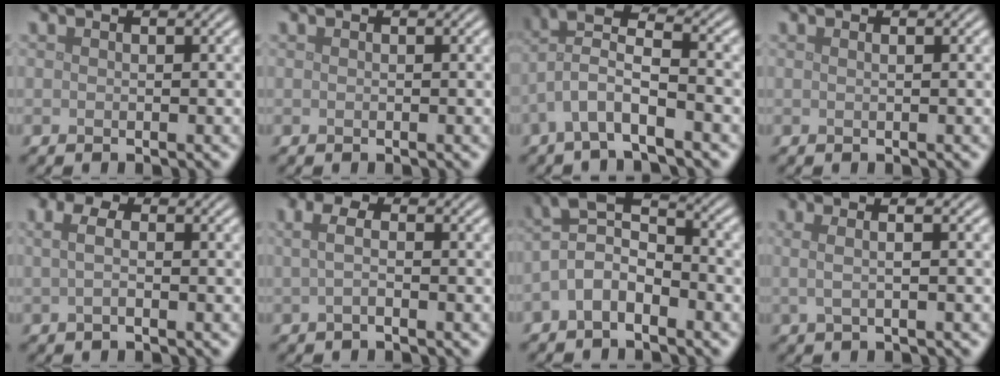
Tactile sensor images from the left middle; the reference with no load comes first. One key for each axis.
{"total": 0.0}
{"total": 4.9, "fx": -1.5, "fy": 1.7, "fz": 4.4, "tx": -0.087, "ty": 0.013, "tz": -0.034}
{"total": 0.6, "fx": 0.2, "fy": 0.2, "fz": 0.5, "tx": -0.003, "ty": 0.000, "tz": -0.002}
{"total": 2.2, "fx": 0.3, "fy": 1.2, "fz": 1.8, "tx": -0.035, "ty": 0.003, "tz": -0.004}
{"total": 1.7, "fx": 0.0, "fy": 0.7, "fz": 1.5, "tx": -0.034, "ty": 0.003, "tz": -0.005}
{"total": 4.3, "fx": -1.4, "fy": 2.2, "fz": 3.3, "tx": -0.067, "ty": 0.014, "tz": -0.035}
{"total": 3.0, "fx": 0.7, "fy": 1.2, "fz": 2.7, "tx": -0.039, "ty": 0.005, "tz": -0.009}